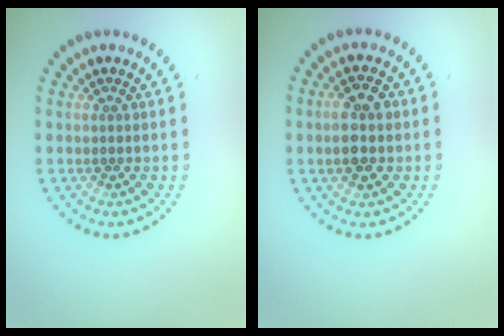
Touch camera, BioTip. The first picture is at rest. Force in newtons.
{"total": 3.6, "press": 3.5, "slide": 0.2}